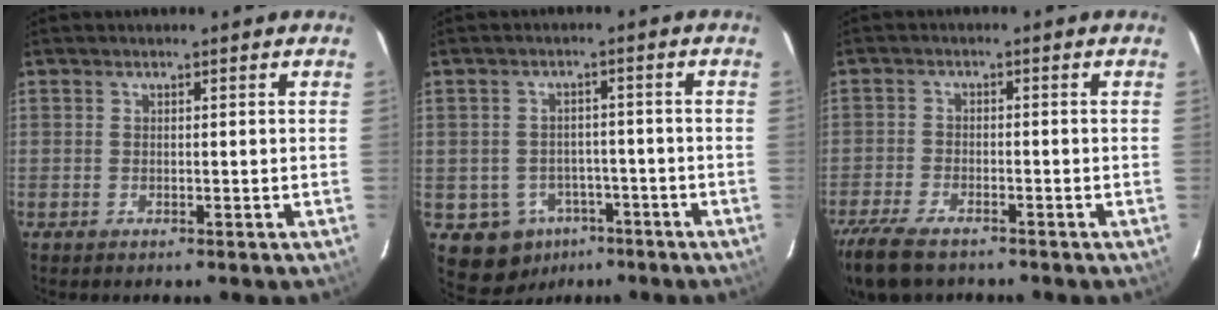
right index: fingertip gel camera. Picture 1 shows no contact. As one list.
[{"total": 8.0, "force": [-4.2, 6.6, 1.7], "torque": [-0.048, 0.023, -0.040]}, {"total": 10.3, "force": [-8.0, 3.4, 5.4], "torque": [-0.142, -0.034, -0.151]}]